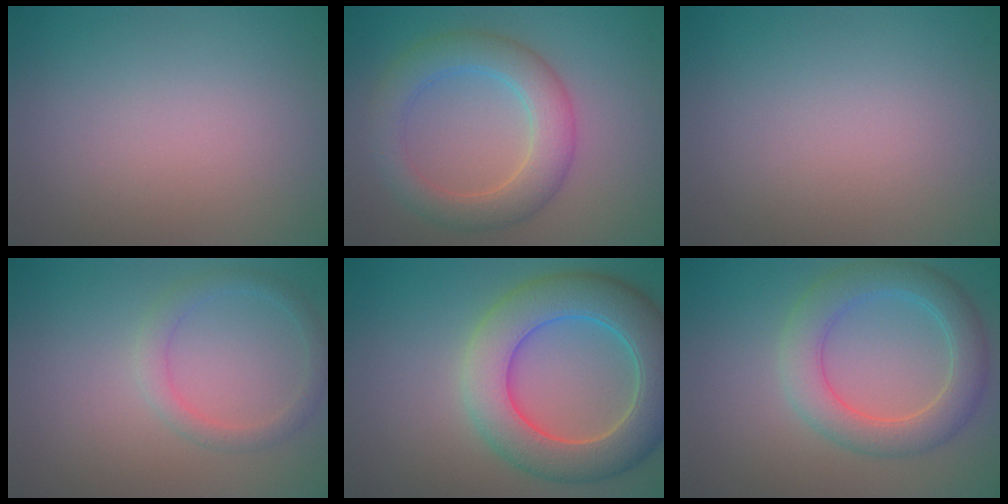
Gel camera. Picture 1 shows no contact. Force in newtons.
{"total": 5.2, "press": 5.2, "slide": 0.1}
{"total": 0.0}
{"total": 2.0, "press": 2.0, "slide": 0.1}
{"total": 8.8, "press": 8.8, "slide": 0.7}
{"total": 5.0, "press": 5.0, "slide": 0.5}